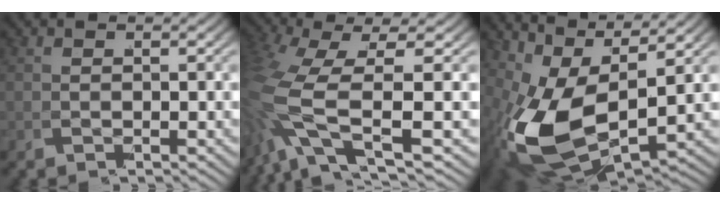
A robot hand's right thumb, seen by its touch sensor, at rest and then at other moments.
{"total": 8.0, "force": [0.1, 3.6, 7.1], "torque": [-0.196, -0.036, 0.025]}
{"total": 11.7, "force": [0.3, 6.7, 9.6], "torque": [-0.217, -0.053, 0.035]}